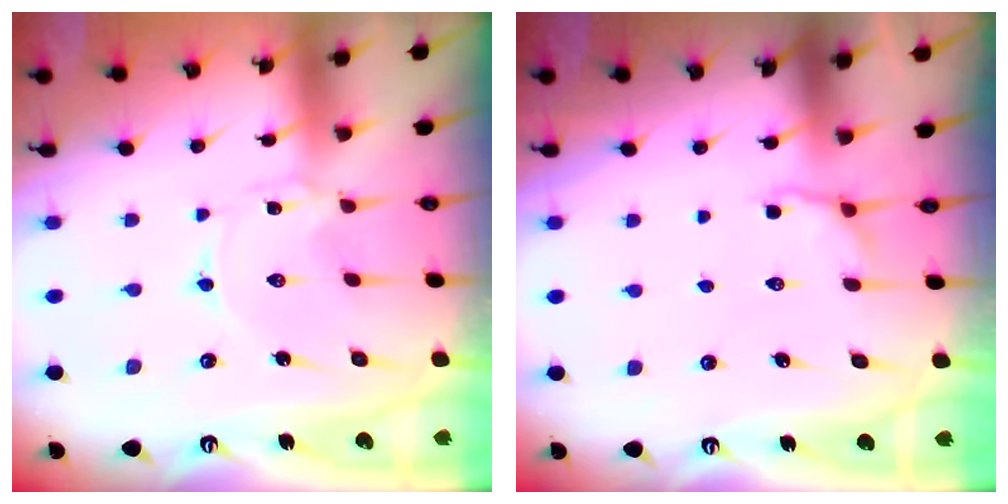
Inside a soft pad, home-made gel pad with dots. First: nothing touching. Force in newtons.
{"total": 4.3, "press": 3.7, "slide": 2.2}